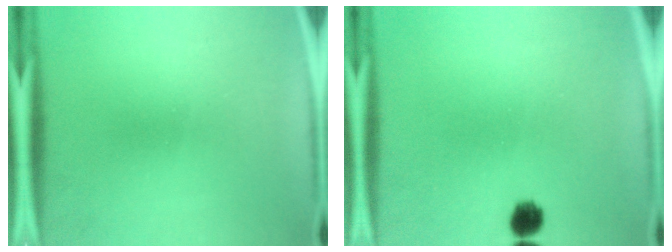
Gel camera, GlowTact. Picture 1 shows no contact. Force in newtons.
{"total": 3.2}